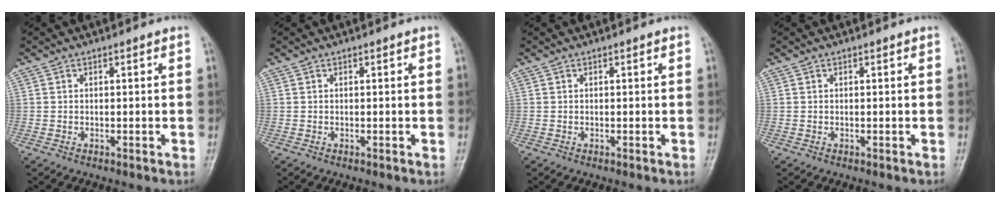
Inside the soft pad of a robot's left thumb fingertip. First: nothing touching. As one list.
[{"total": 0.0}, {"total": 0.0}, {"total": 0.0}]